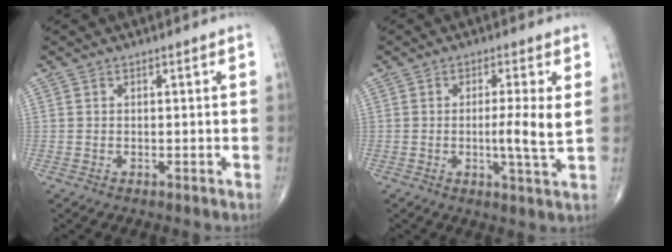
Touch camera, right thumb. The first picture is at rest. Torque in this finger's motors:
{"motor_torque": [0.07, 0.07, 0.22, -0.11, 0.01]}